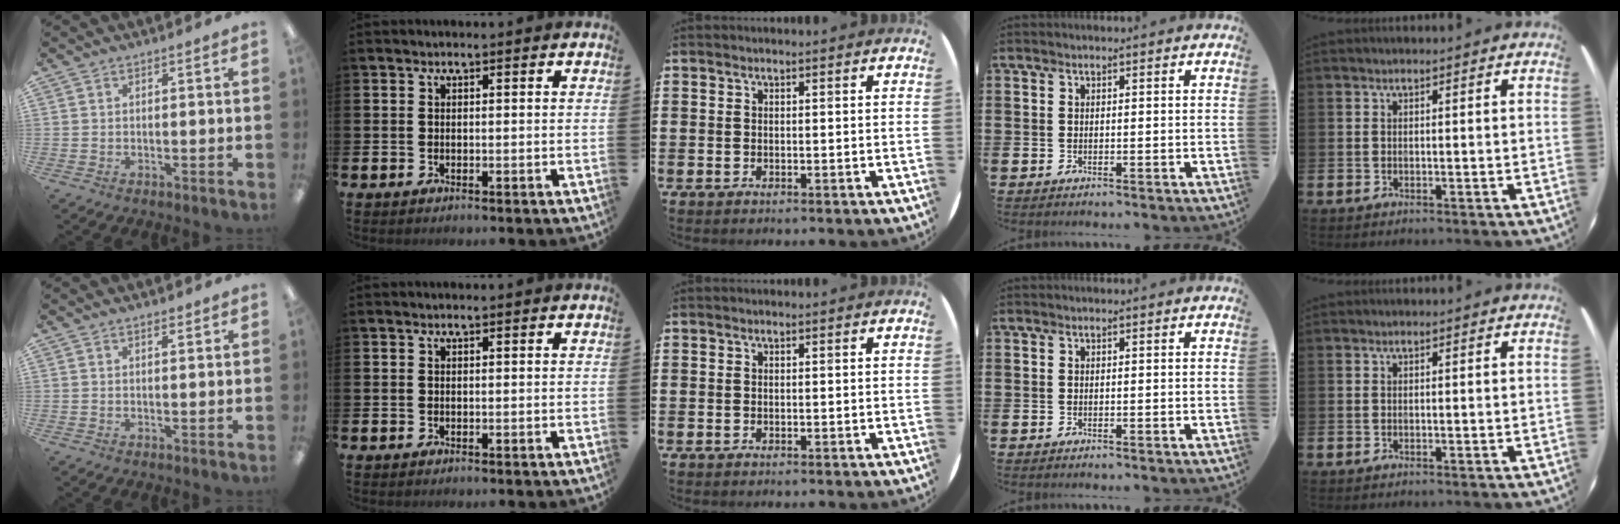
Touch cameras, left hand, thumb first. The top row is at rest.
{"thumb": {"total": 1.0, "force": [0.9, 0.3, 0.4], "torque": [-0.010, -0.002, 0.017]}}